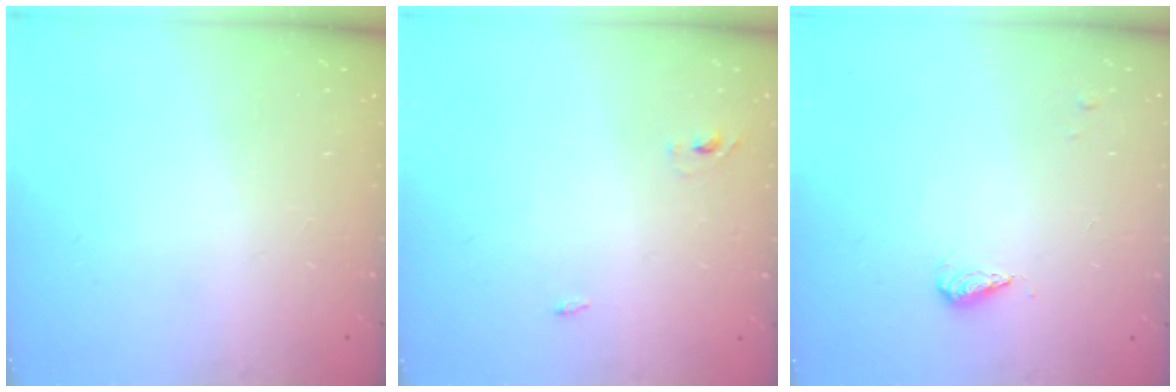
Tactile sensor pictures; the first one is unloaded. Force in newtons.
{"total": 2.3, "press": 2.1, "slide": 1.0}
{"total": 3.6, "press": 3.5, "slide": 1.1}